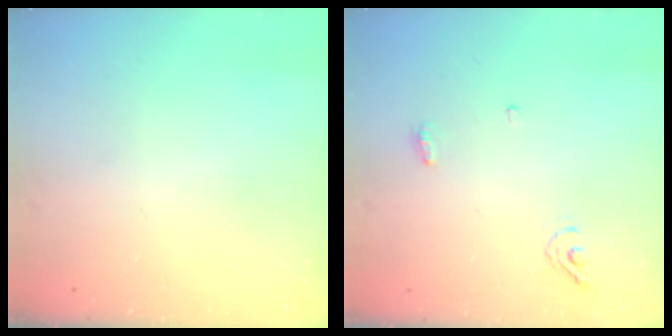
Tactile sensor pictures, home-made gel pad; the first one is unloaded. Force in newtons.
{"total": 4.9, "press": 4.8, "slide": 1.0}